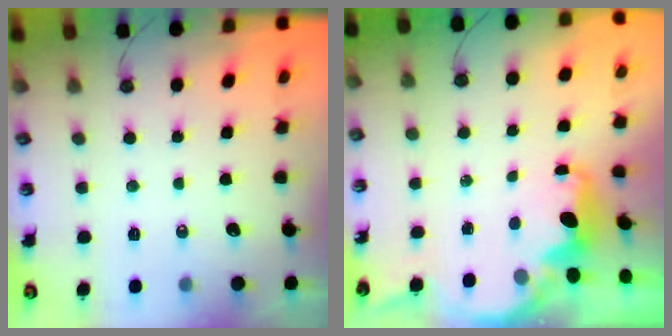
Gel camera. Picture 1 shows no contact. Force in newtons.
{"total": 2.2, "press": 2.1, "slide": 0.7}